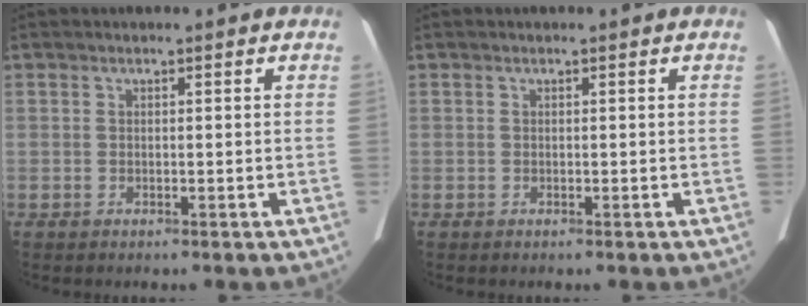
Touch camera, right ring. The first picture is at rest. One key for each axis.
{"total": 0.0}